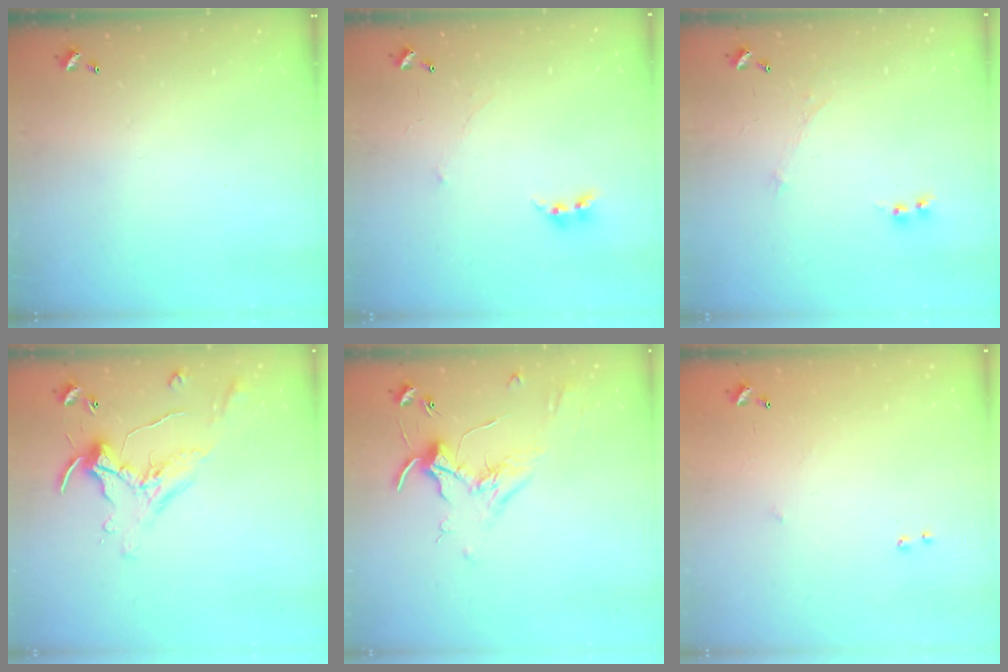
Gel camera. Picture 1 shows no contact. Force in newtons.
{"total": 0.9, "press": 0.8, "slide": 0.5}
{"total": 0.0}
{"total": 0.7, "press": 0.5, "slide": 0.4}
{"total": 1.7, "press": 1.6, "slide": 0.5}
{"total": 6.4, "press": 6.3, "slide": 0.8}